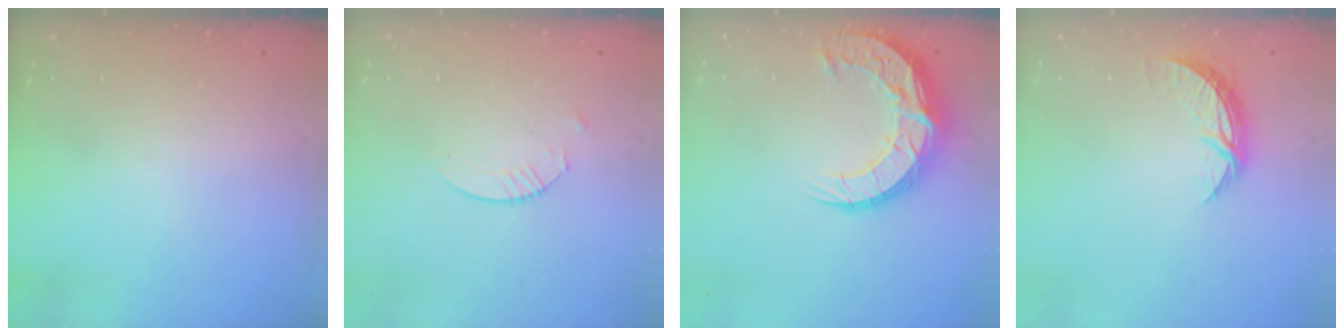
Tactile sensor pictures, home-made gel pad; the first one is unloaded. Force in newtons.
{"total": 2.4, "press": 2.4, "slide": 0.3}
{"total": 15.1, "press": 15.1, "slide": 1.2}
{"total": 7.1, "press": 7.1, "slide": 0.3}